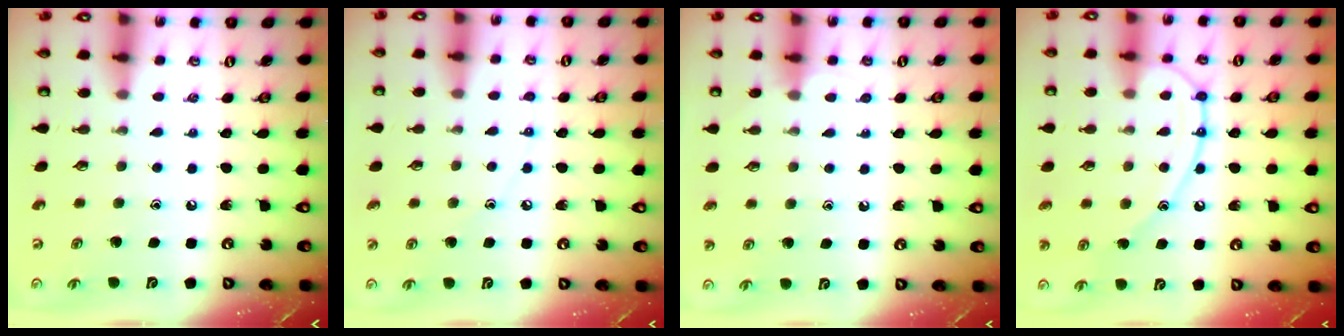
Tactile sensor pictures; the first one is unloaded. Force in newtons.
{"total": 4.8, "press": 4.7, "slide": 0.6}
{"total": 2.7, "press": 2.7, "slide": 0.3}
{"total": 14.3, "press": 14.3, "slide": 1.5}